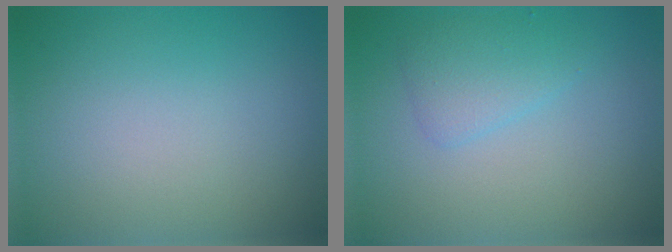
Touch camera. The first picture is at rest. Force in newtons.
{"total": 2.1, "press": 2.1, "slide": 0.1}